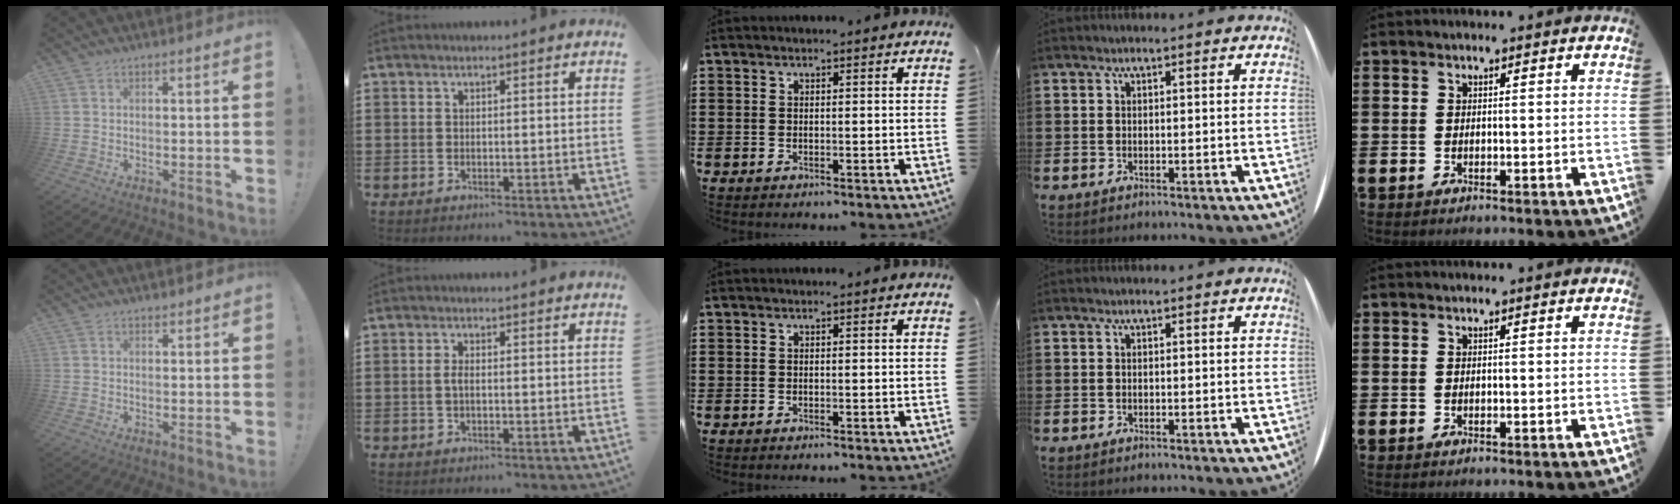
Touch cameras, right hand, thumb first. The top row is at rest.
{"thumb": {"total": 0.7, "force": [0.6, 0.3, 0.1], "torque": [-0.002, 0.000, 0.012]}, "index": {"total": 1.7, "force": [-0.3, 0.4, 1.7], "torque": [-0.040, -0.007, -0.006]}}